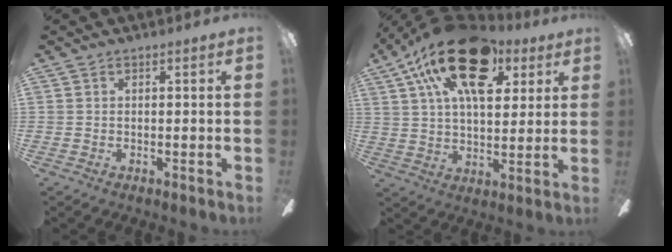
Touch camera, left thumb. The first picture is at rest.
{"total": 23.2, "force": [12.3, 11.5, 16.0], "torque": [-0.251, -0.043, 0.207]}